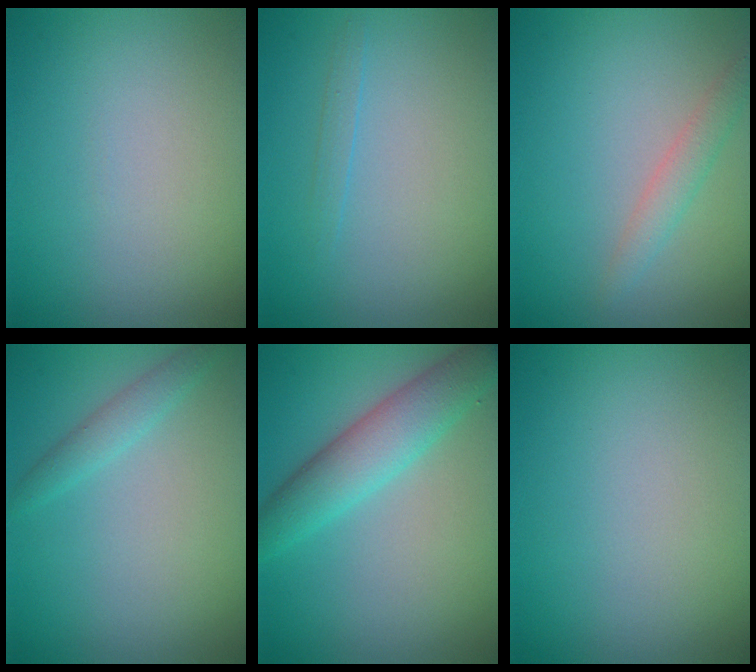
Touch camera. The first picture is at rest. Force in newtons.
{"total": 0.7, "press": 0.7, "slide": 0.1}
{"total": 1.7, "press": 1.7, "slide": 0.0}
{"total": 1.5, "press": 1.5, "slide": 0.1}
{"total": 4.6, "press": 4.6, "slide": 0.0}
{"total": 0.0}